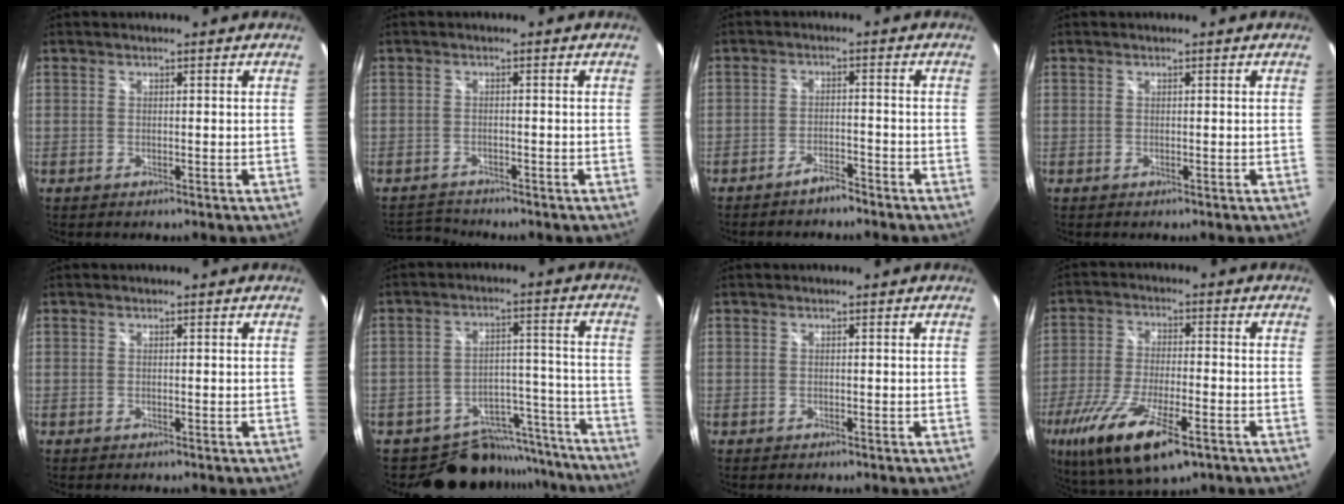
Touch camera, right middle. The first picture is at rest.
{"total": 3.1, "force": [-3.0, 0.5, 0.0], "torque": [-0.010, 0.003, -0.057]}
{"total": 3.3, "force": [-3.0, 0.6, 1.1], "torque": [-0.036, 0.002, -0.047]}
{"total": 0.0}
{"total": 0.0}
{"total": 14.2, "force": [-12.6, 6.4, 1.3], "torque": [-0.022, 0.051, -0.168]}
{"total": 0.0}
{"total": 17.9, "force": [-9.9, 5.7, 13.9], "torque": [-0.285, -0.059, -0.176]}